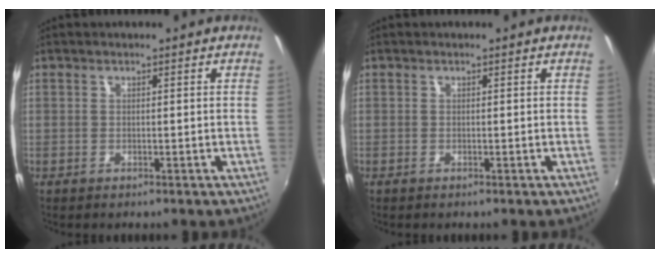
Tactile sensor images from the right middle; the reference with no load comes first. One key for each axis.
{"total": 0.0}